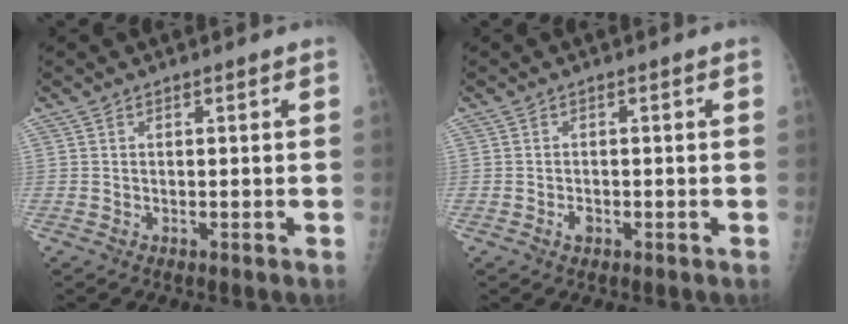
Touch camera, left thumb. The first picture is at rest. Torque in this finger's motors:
{"motor_torque": [-0.43, -0.11, 0.21, 0.13, 0.00]}